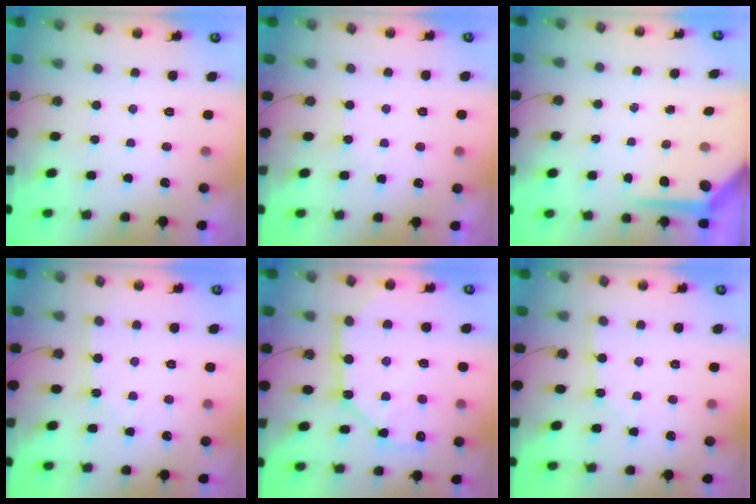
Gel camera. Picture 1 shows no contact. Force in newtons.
{"total": 3.3, "press": 3.2, "slide": 0.4}
{"total": 7.5, "press": 7.5, "slide": 0.5}
{"total": 5.7, "press": 5.7, "slide": 0.8}
{"total": 14.0, "press": 14.0, "slide": 0.6}
{"total": 1.3, "press": 1.3, "slide": 0.2}